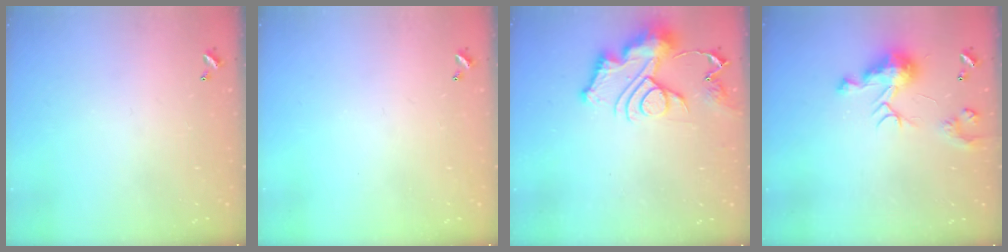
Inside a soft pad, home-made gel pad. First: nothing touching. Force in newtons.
{"total": 0.0}
{"total": 13.4, "press": 13.4, "slide": 1.4}
{"total": 9.7, "press": 9.7, "slide": 0.8}